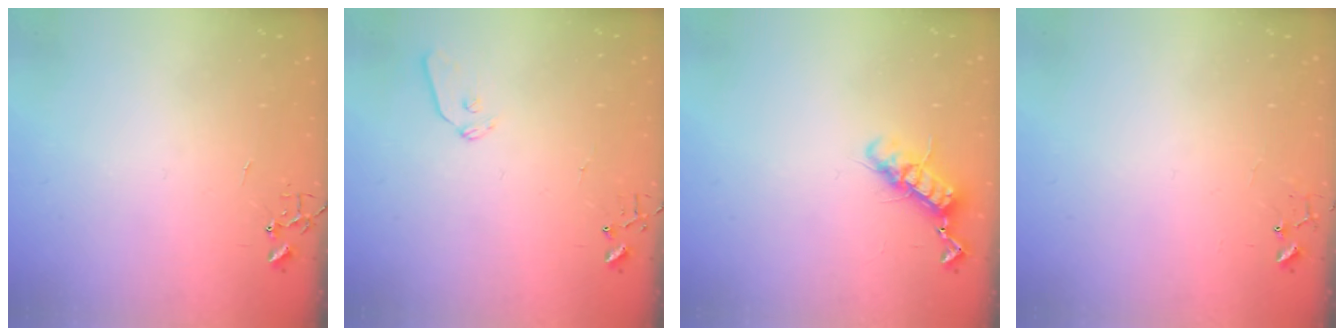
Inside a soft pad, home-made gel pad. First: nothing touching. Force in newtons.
{"total": 6.0, "press": 5.9, "slide": 0.8}
{"total": 11.1, "press": 11.1, "slide": 0.7}
{"total": 6.1, "press": 6.0, "slide": 0.4}